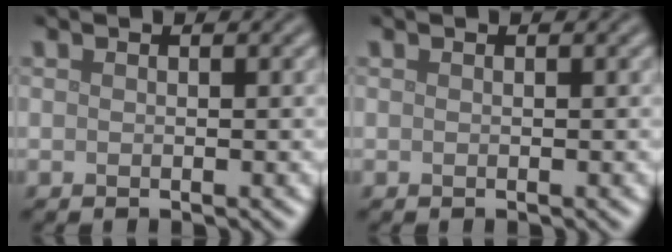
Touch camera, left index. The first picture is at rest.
{"total": 0.0}